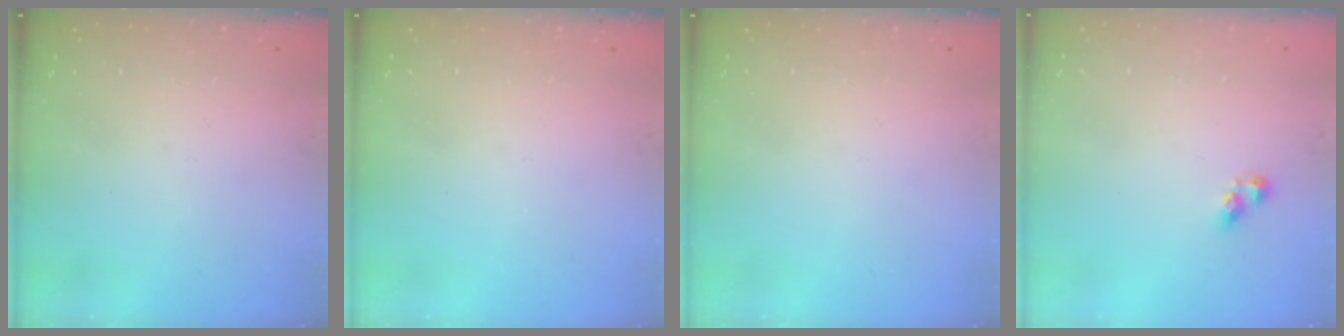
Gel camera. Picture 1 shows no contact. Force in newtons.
{"total": 0.0}
{"total": 0.0}
{"total": 3.4, "press": 3.4, "slide": 0.3}